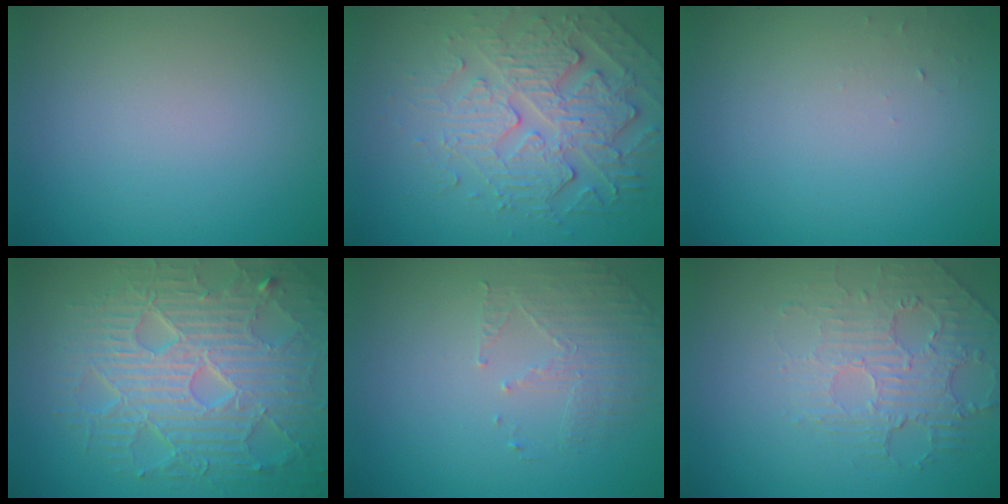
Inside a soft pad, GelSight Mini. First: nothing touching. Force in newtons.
{"total": 5.6, "press": 4.6, "slide": 3.2}
{"total": 0.6, "press": 0.6, "slide": 0.1}
{"total": 9.6, "press": 6.4, "slide": 7.1}
{"total": 1.8, "press": 1.1, "slide": 1.4}
{"total": 2.5, "press": 1.9, "slide": 1.6}